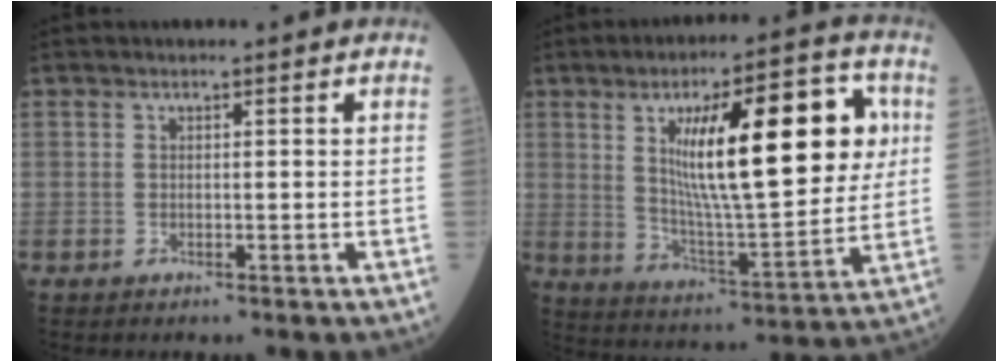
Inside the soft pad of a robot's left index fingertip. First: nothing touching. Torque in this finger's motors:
{"motor_torque": [1.57, -0.57, 1.05, 0.21]}